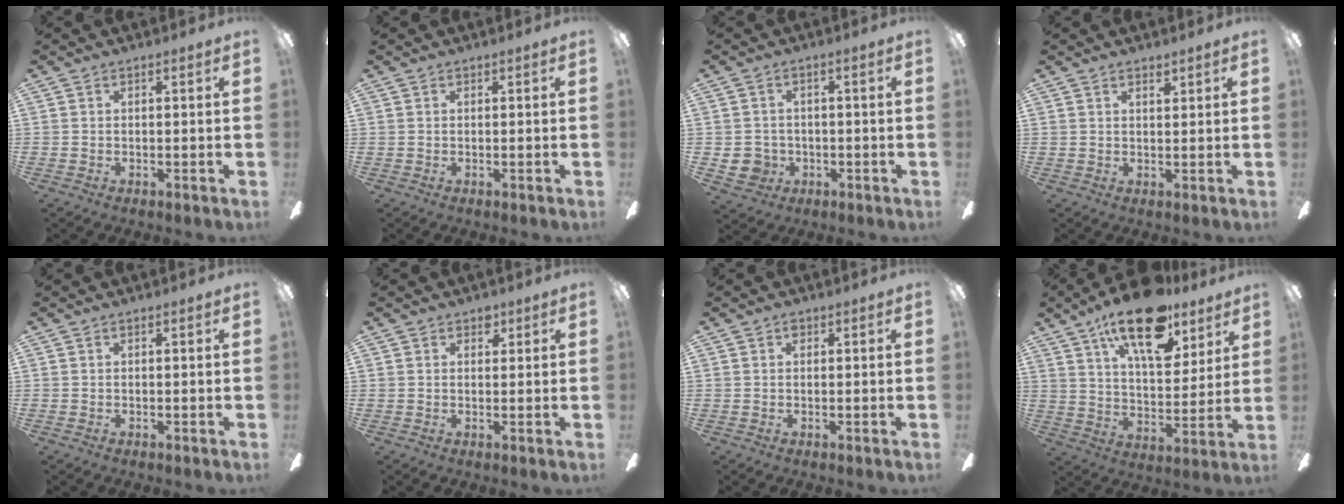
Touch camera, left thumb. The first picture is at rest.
{"total": 0.0}
{"total": 5.0, "force": [-1.1, 4.7, 1.3], "torque": [-0.034, 0.008, -0.019]}
{"total": 2.0, "force": [1.6, 0.6, 1.0], "torque": [-0.007, -0.006, 0.025]}
{"total": 0.0}
{"total": 2.2, "force": [1.5, 1.5, 0.9], "torque": [0.005, -0.006, 0.021]}
{"total": 0.9, "force": [0.4, 0.6, 0.5], "torque": [-0.003, 0.001, 0.004]}
{"total": 20.1, "force": [13.3, 8.2, 12.7], "torque": [-0.210, -0.065, 0.224]}